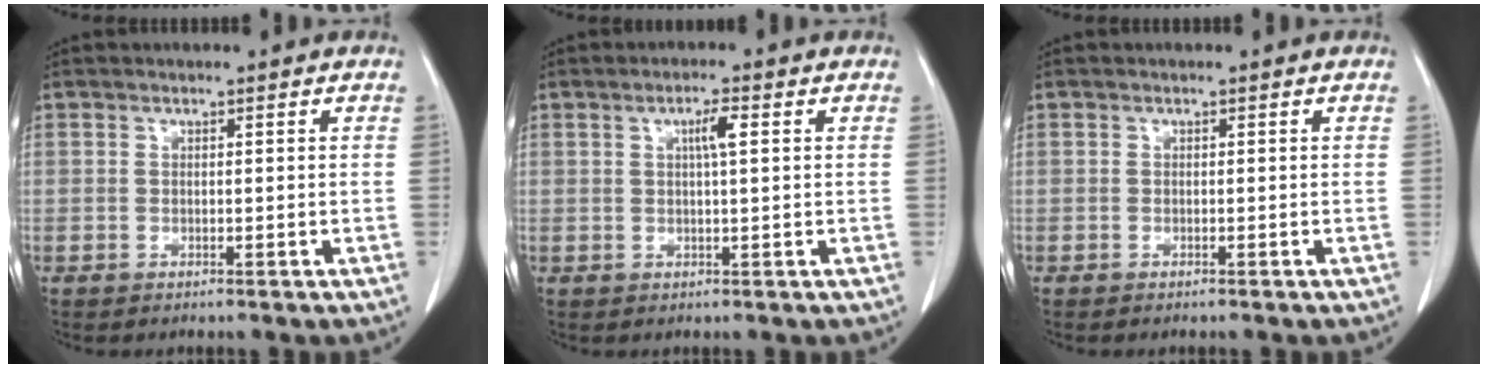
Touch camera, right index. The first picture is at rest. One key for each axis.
{"total": 3.1, "fx": 0.9, "fy": 0.3, "fz": 2.9, "tx": -0.051, "ty": 0.003, "tz": 0.014}
{"total": 0.0}